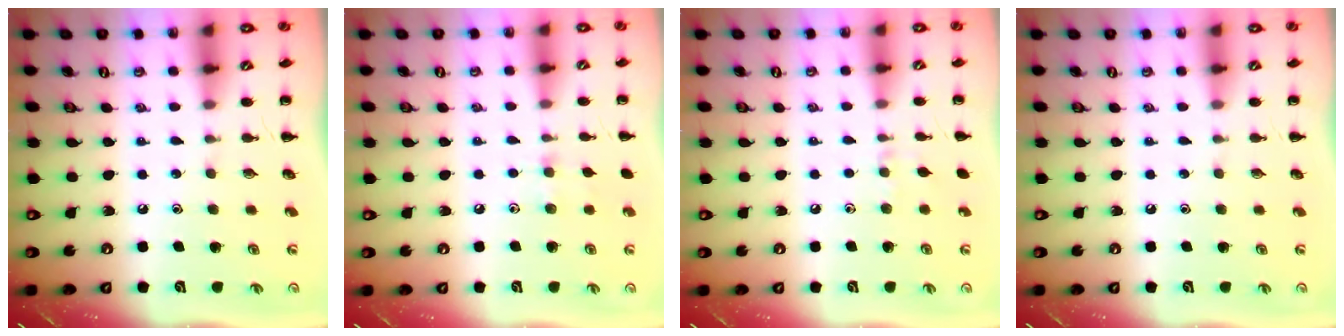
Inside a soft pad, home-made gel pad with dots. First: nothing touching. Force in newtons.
{"total": 5.7, "press": 5.5, "slide": 1.7}
{"total": 3.8, "press": 3.5, "slide": 1.4}
{"total": 0.0}